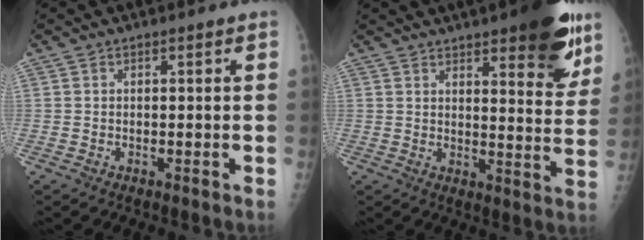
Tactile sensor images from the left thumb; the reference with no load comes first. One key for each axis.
{"total": 16.1, "fx": 9.7, "fy": 4.8, "fz": 11.9, "tx": -0.118, "ty": -0.051, "tz": 0.126}